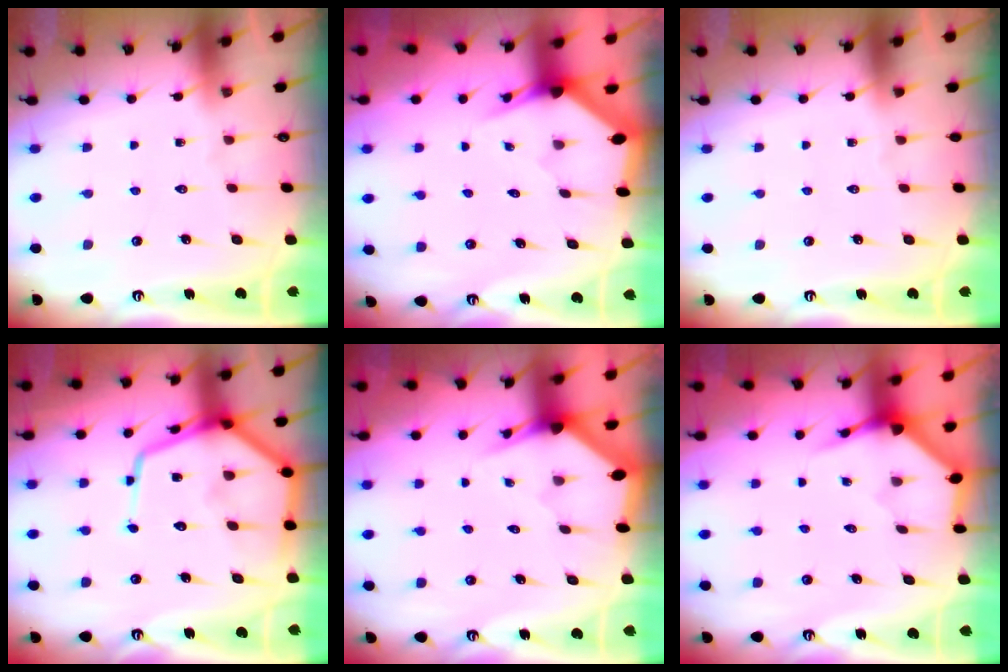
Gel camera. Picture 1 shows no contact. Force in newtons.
{"total": 3.1, "press": 3.1, "slide": 0.2}
{"total": 0.0}
{"total": 16.1, "press": 16.1, "slide": 1.5}
{"total": 3.0, "press": 3.0, "slide": 0.1}
{"total": 3.9, "press": 3.9, "slide": 0.3}